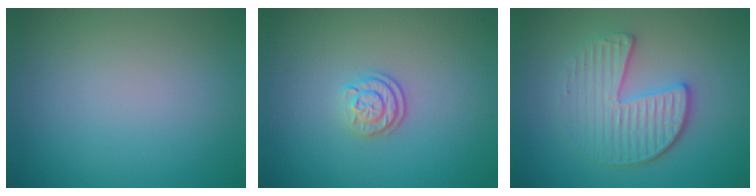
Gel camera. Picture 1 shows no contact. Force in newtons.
{"total": 2.1, "press": 1.7, "slide": 1.3}
{"total": 4.0, "press": 3.5, "slide": 2.0}